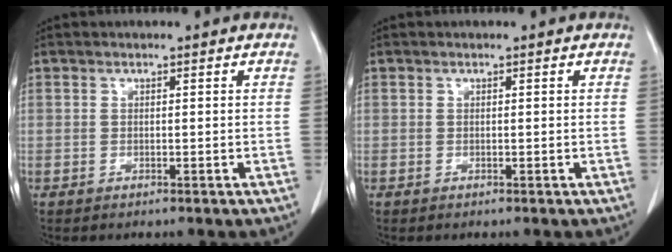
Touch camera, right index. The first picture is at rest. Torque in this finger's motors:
{"motor_torque": [-0.03, 0.02, 0.01, 0.00]}